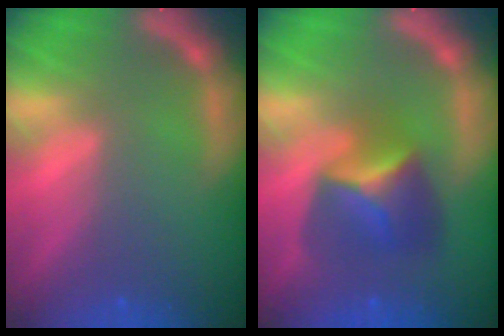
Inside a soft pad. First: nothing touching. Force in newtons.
{"total": 5.4}